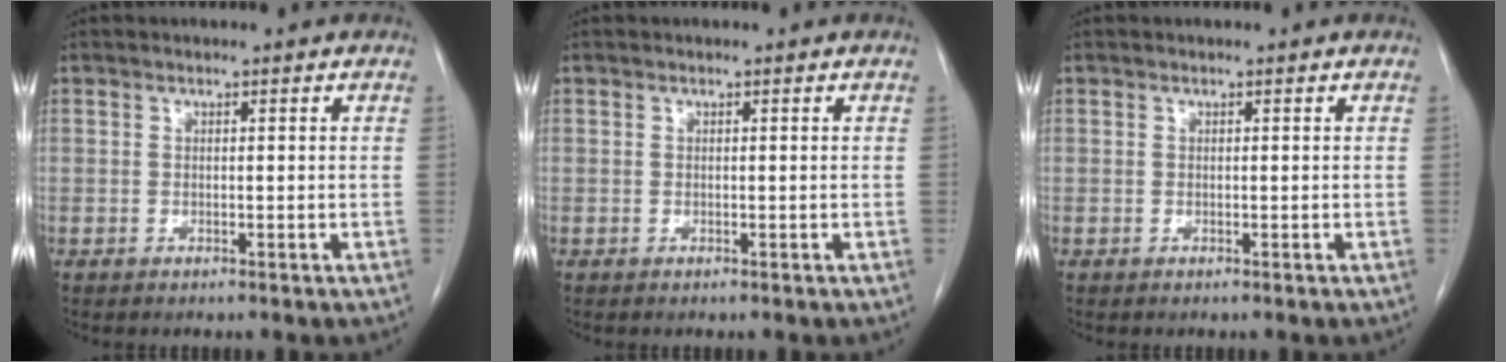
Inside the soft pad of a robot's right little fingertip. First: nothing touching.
{"total": 0.0}
{"total": 0.0}